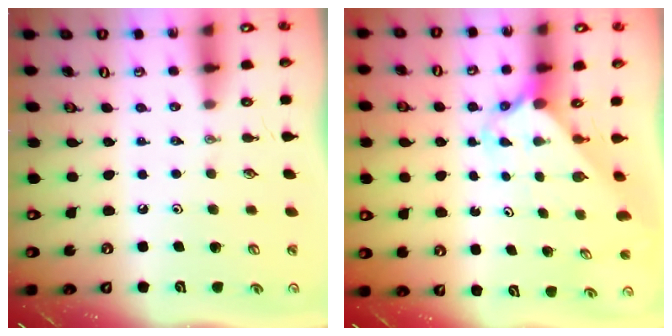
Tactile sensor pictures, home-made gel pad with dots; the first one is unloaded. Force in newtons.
{"total": 2.4, "press": 2.4, "slide": 0.3}